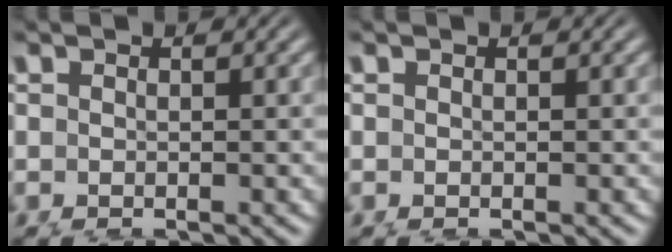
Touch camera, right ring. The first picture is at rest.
{"total": 0.0}